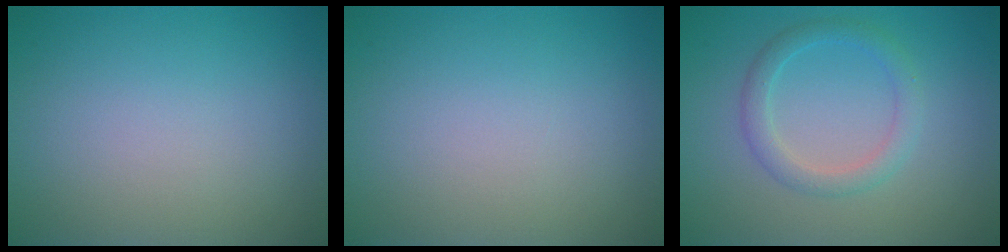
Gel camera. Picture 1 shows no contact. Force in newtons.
{"total": 0.0}
{"total": 2.4, "press": 2.3, "slide": 0.1}